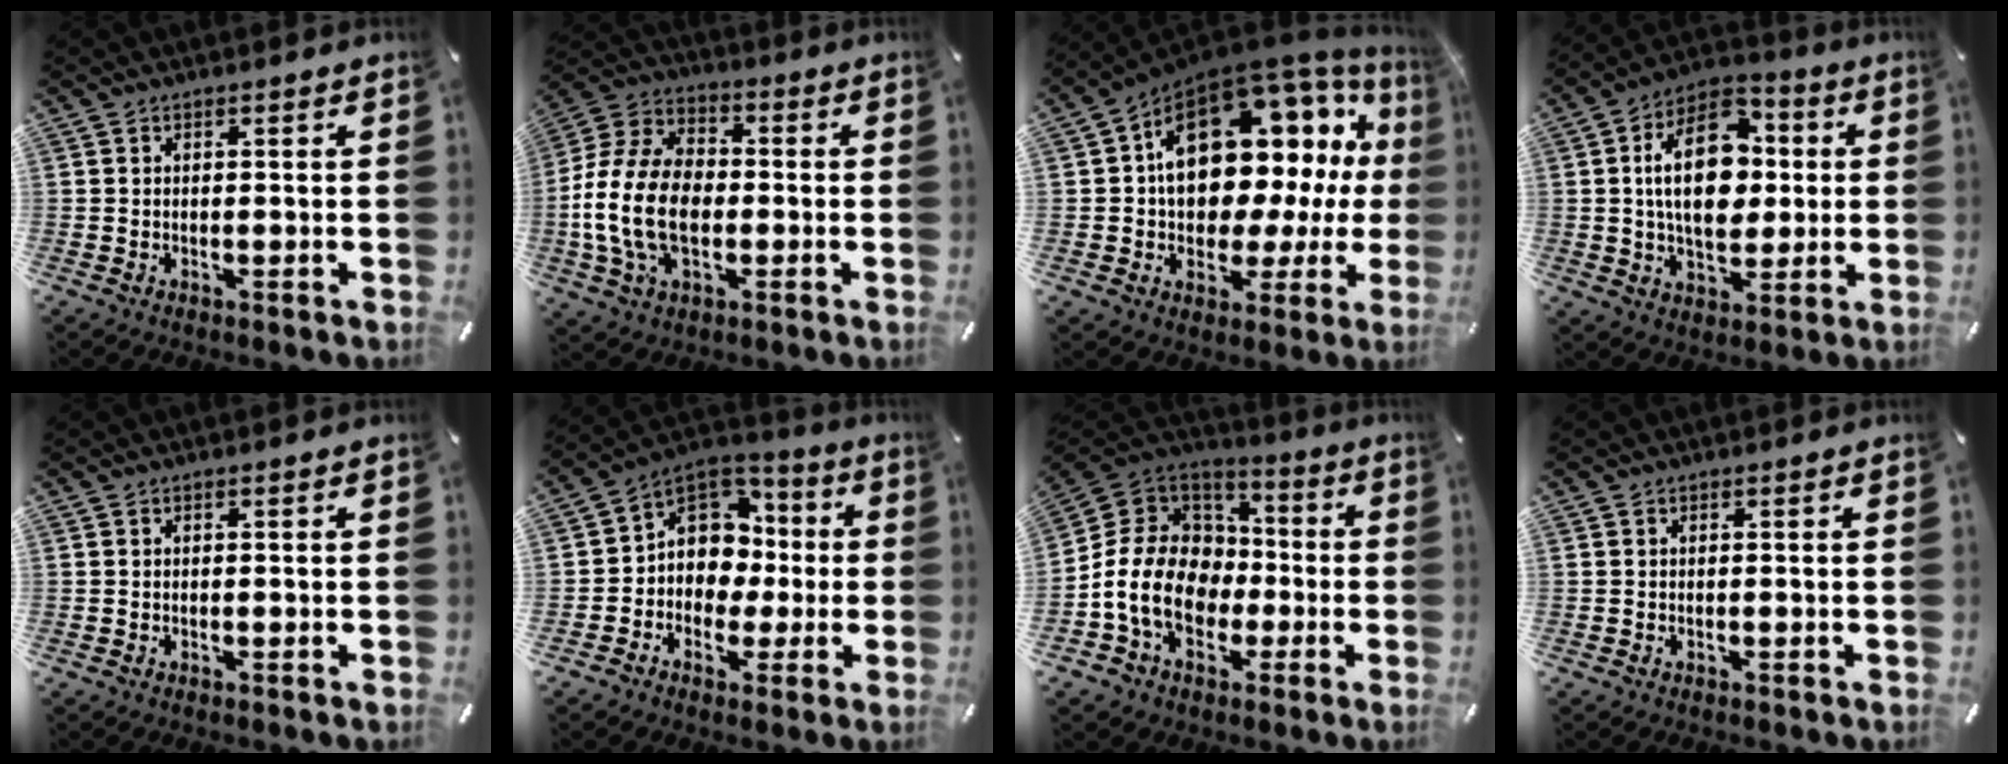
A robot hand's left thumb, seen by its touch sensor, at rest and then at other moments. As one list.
[{"total": 16.6, "force": [-3.0, 11.4, 11.8], "torque": [-0.276, 0.008, -0.058]}, {"total": 19.7, "force": [5.7, 12.9, 13.8], "torque": [-0.208, -0.051, 0.099]}, {"total": 18.2, "force": [1.8, 11.9, 13.6], "torque": [-0.245, 0.007, 0.030]}, {"total": 0.0}, {"total": 10.2, "force": [0.1, 9.7, 3.2], "torque": [-0.060, -0.011, 0.010]}, {"total": 16.2, "force": [-4.4, 13.2, 8.4], "torque": [-0.180, 0.019, -0.075]}, {"total": 0.0}]